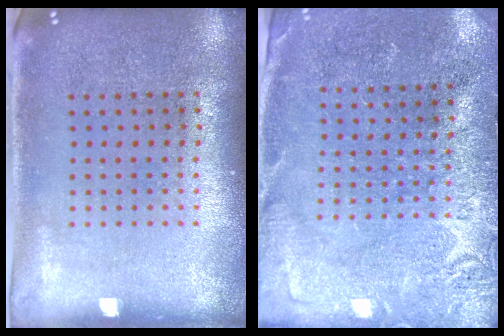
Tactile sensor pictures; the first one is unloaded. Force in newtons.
{"total": 2.7, "press": 2.6, "slide": 0.5}